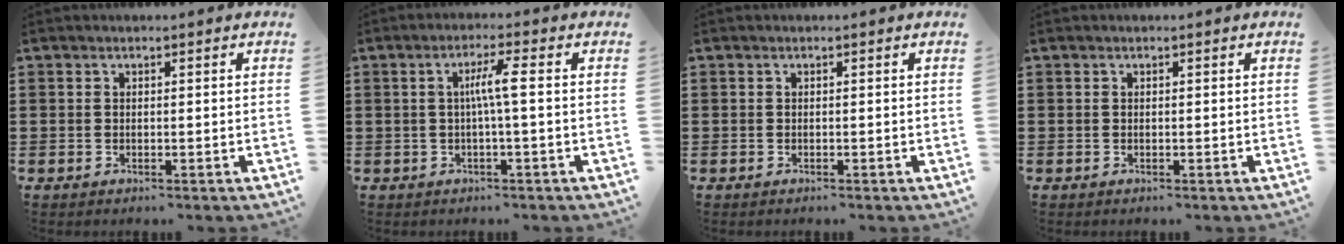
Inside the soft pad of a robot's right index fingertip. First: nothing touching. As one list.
[{"total": 4.0, "force": [-0.1, -0.1, 4.0], "torque": [-0.076, -0.001, -0.007]}, {"total": 0.0}, {"total": 0.0}]